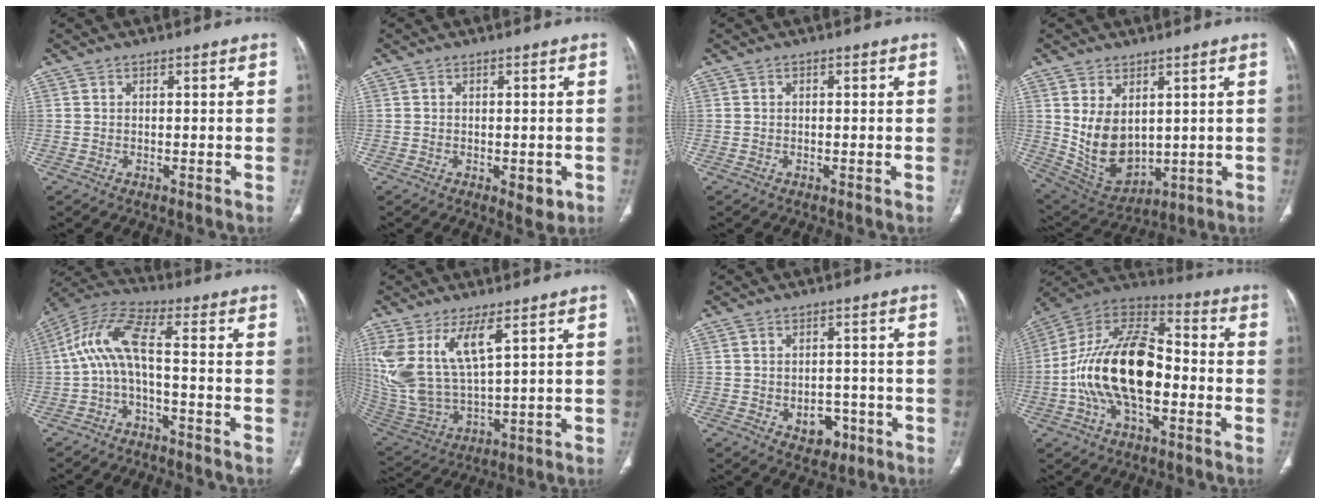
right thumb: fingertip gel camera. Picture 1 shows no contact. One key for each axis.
{"total": 3.2, "fx": -1.0, "fy": 1.7, "fz": 2.5, "tx": -0.019, "ty": -0.003, "tz": -0.005}
{"total": 0.0}
{"total": 11.4, "fx": 1.8, "fy": 7.6, "fz": 8.3, "tx": -0.126, "ty": -0.014, "tz": 0.068}
{"total": 9.2, "fx": -2.2, "fy": 2.2, "fz": 8.7, "tx": -0.196, "ty": 0.052, "tz": -0.049}
{"total": 14.5, "fx": 6.3, "fy": 5.4, "fz": 11.8, "tx": -0.258, "ty": -0.031, "tz": 0.147}
{"total": 5.4, "fx": -2.0, "fy": 4.0, "fz": 3.0, "tx": -0.015, "ty": 0.017, "tz": -0.017}
{"total": 21.0, "fx": -3.6, "fy": 11.3, "fz": 17.4, "tx": -0.307, "ty": 0.043, "tz": -0.068}